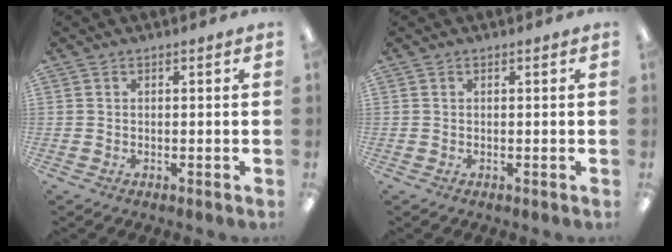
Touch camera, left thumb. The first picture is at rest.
{"total": 0.0}